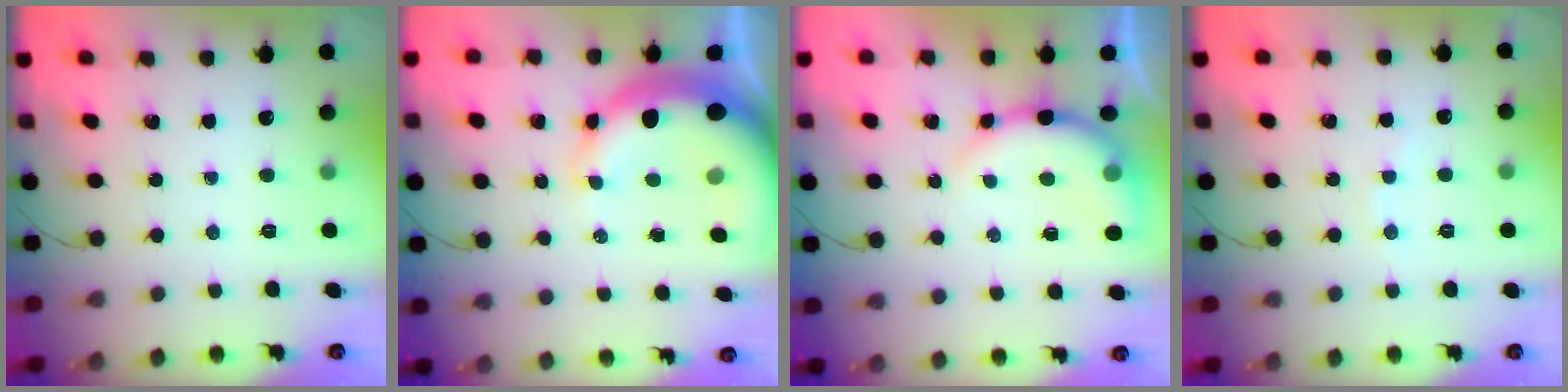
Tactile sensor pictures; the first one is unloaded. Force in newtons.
{"total": 15.0, "press": 14.7, "slide": 3.2}
{"total": 9.0, "press": 8.9, "slide": 1.2}
{"total": 2.3, "press": 2.1, "slide": 0.7}